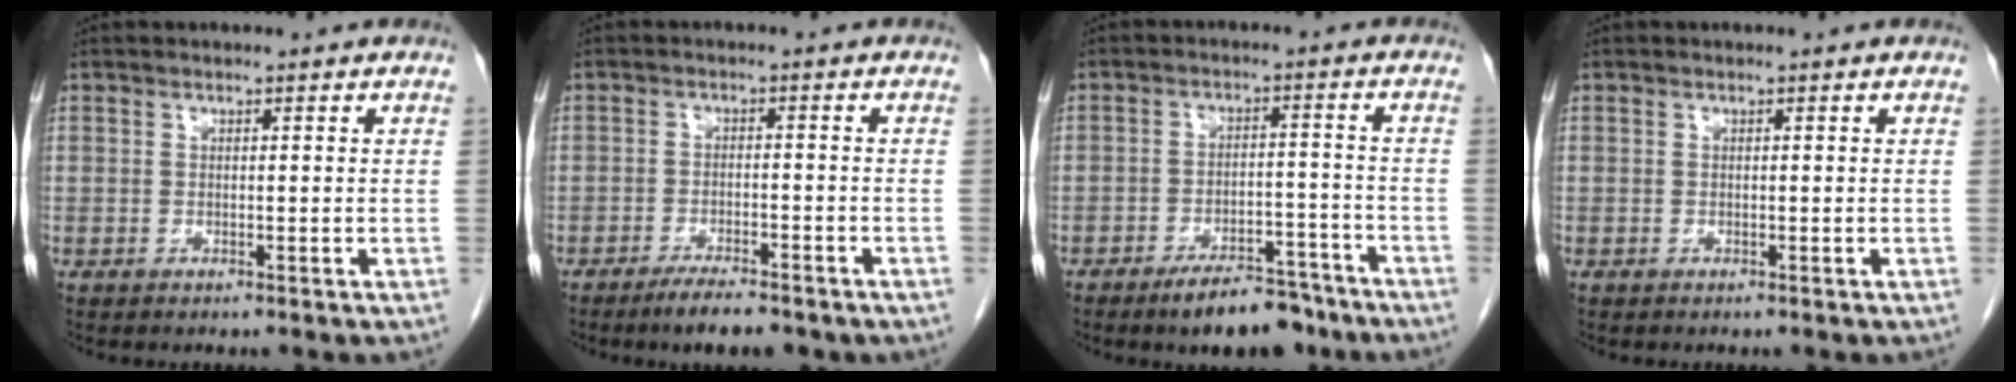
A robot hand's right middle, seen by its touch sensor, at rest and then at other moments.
{"total": 5.7, "force": [-4.4, 1.4, 3.4], "torque": [-0.052, -0.005, -0.065]}
{"total": 8.2, "force": [-6.5, 2.9, 4.2], "torque": [-0.057, 0.003, -0.102]}
{"total": 0.0}